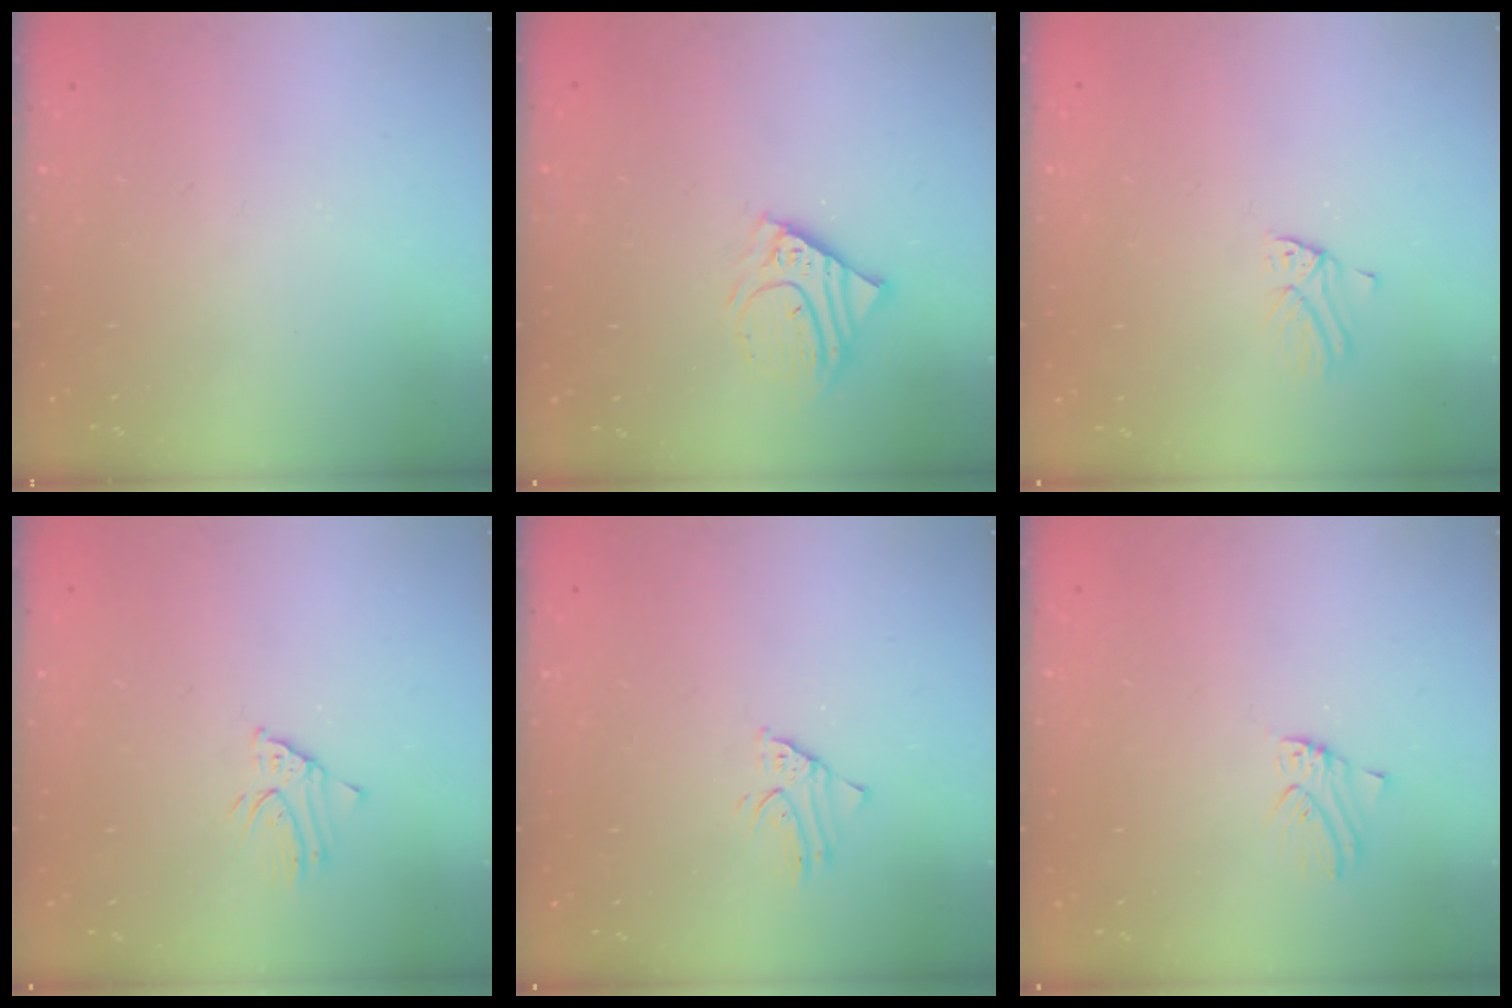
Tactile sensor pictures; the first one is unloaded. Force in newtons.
{"total": 7.0, "press": 6.9, "slide": 1.0}
{"total": 1.8, "press": 1.8, "slide": 0.1}
{"total": 2.3, "press": 2.3, "slide": 0.1}
{"total": 1.5, "press": 1.5, "slide": 0.1}
{"total": 0.0}